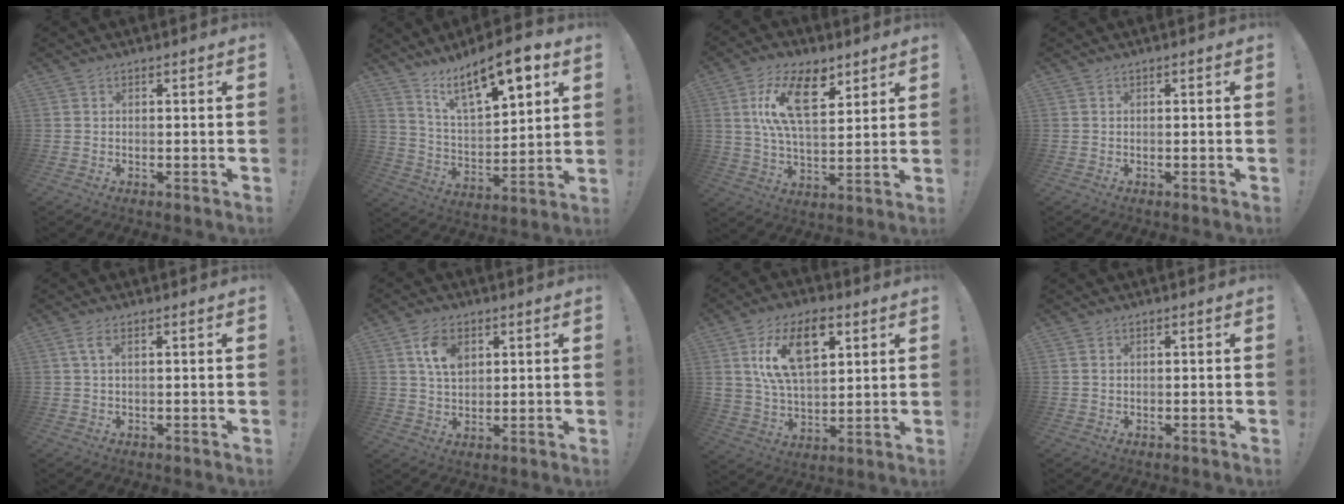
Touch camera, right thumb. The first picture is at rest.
{"total": 15.5, "force": [10.1, 4.8, 10.7], "torque": [-0.171, -0.066, 0.166]}
{"total": 16.0, "force": [7.1, 7.8, 12.0], "torque": [-0.219, -0.016, 0.123]}
{"total": 0.0}
{"total": 2.9, "force": [1.1, 0.9, 2.6], "torque": [-0.049, 0.000, 0.019]}
{"total": 8.2, "force": [3.4, 5.4, 5.2], "torque": [-0.081, -0.003, 0.065]}
{"total": 16.6, "force": [7.3, 9.6, 11.4], "torque": [-0.194, -0.017, 0.131]}
{"total": 0.7, "force": [0.4, 0.5, 0.3], "torque": [-0.012, 0.003, 0.008]}